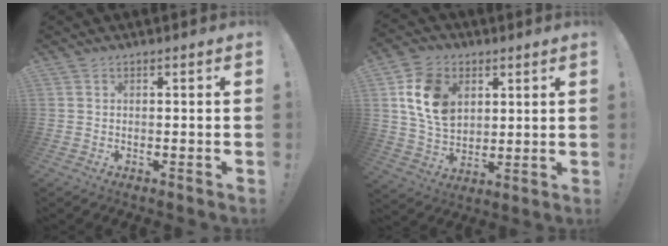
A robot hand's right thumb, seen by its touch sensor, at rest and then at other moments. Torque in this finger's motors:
{"motor_torque": [0.31, 0.56, 0.31, -0.05, 0.10]}